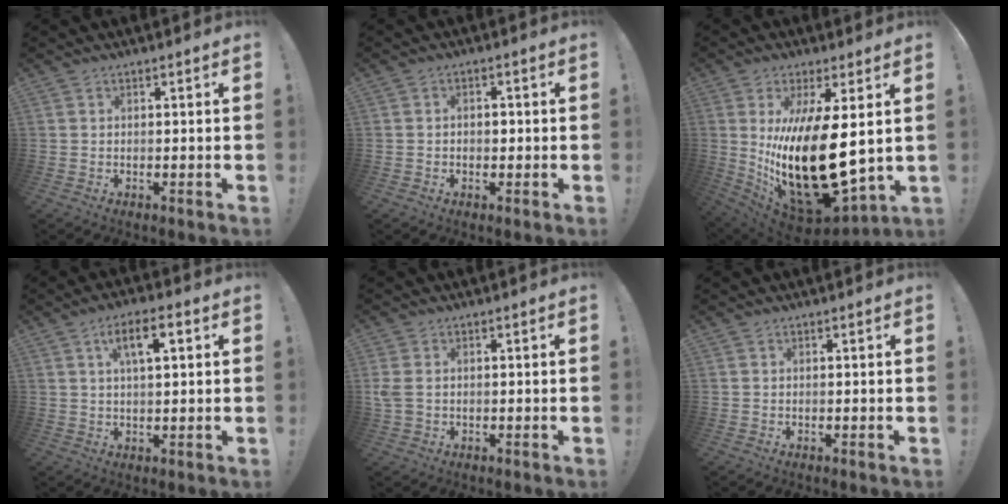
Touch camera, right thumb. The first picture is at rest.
{"total": 1.5, "force": [-0.5, 1.3, 0.6], "torque": [-0.016, 0.006, -0.009]}
{"total": 27.1, "force": [1.3, 11.5, 24.5], "torque": [-0.454, -0.039, 0.043]}
{"total": 7.9, "force": [2.8, 2.9, 6.7], "torque": [-0.111, 0.002, 0.043]}
{"total": 3.5, "force": [0.4, 2.5, 2.4], "torque": [-0.055, 0.006, 0.012]}
{"total": 0.0}